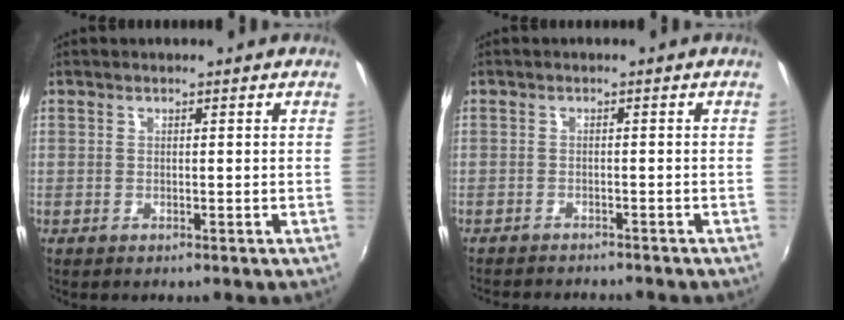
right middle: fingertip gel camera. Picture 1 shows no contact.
{"total": 5.4, "force": [-5.0, 0.9, 1.7], "torque": [-0.045, -0.013, -0.074]}